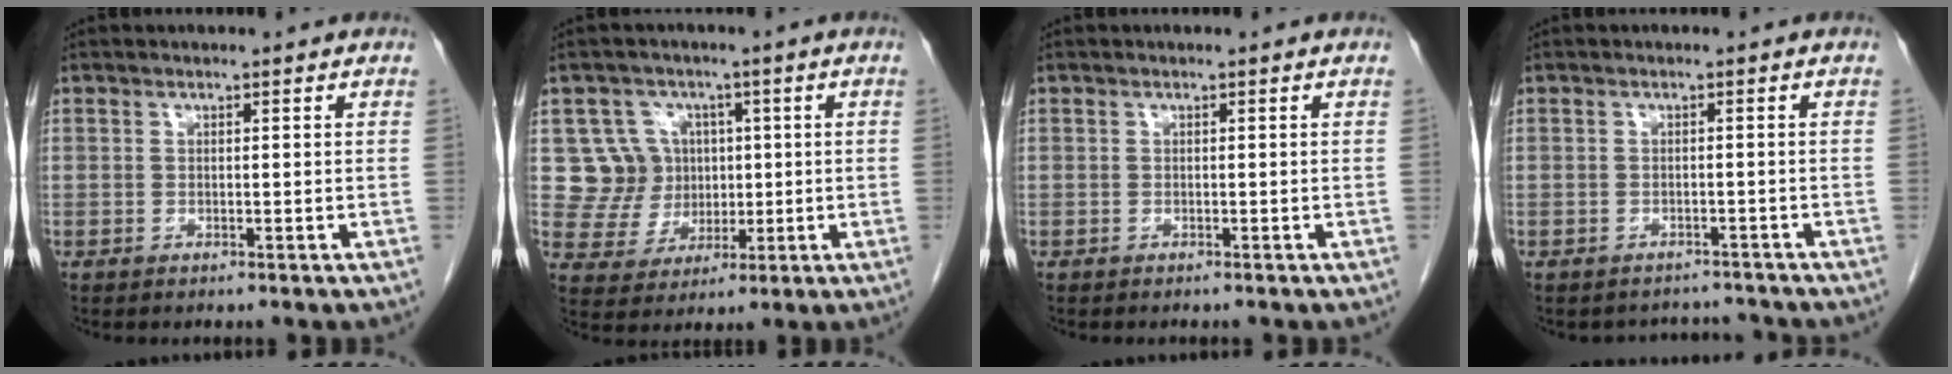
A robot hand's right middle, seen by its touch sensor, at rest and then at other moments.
{"total": 8.1, "force": [1.8, 7.9, 0.4], "torque": [-0.005, 0.026, 0.041]}
{"total": 0.6, "force": [-0.6, 0.1, 0.2], "torque": [-0.007, -0.001, -0.011]}
{"total": 3.3, "force": [-3.1, 1.0, -0.7], "torque": [0.009, 0.009, -0.042]}